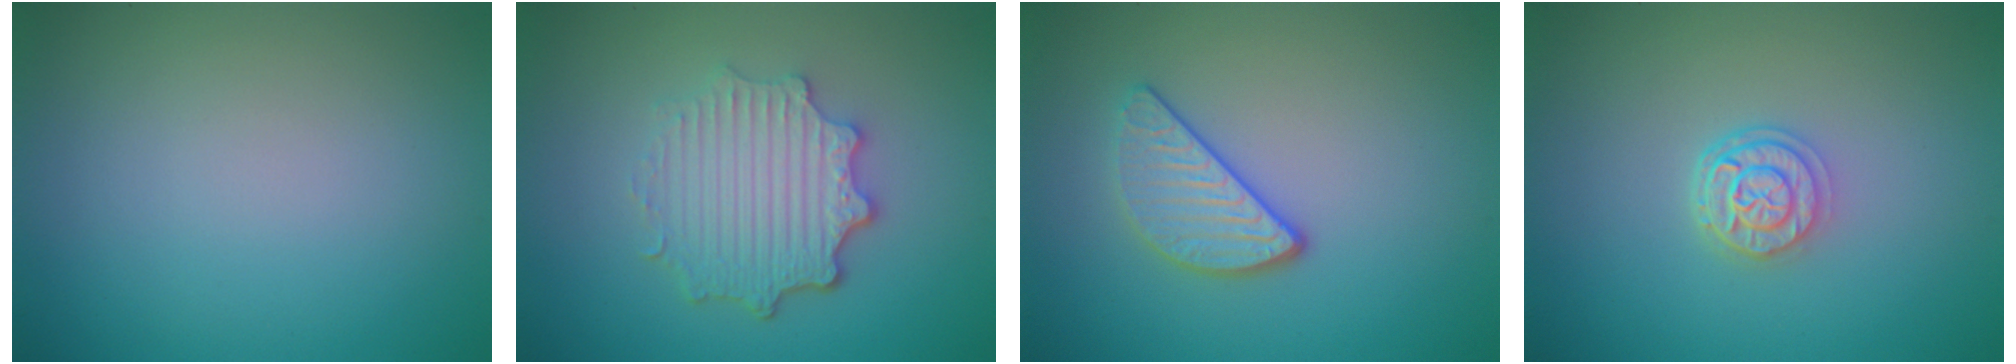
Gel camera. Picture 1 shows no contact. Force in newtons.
{"total": 4.8, "press": 3.7, "slide": 3.1}
{"total": 3.0, "press": 2.6, "slide": 1.3}
{"total": 2.7, "press": 2.2, "slide": 1.6}